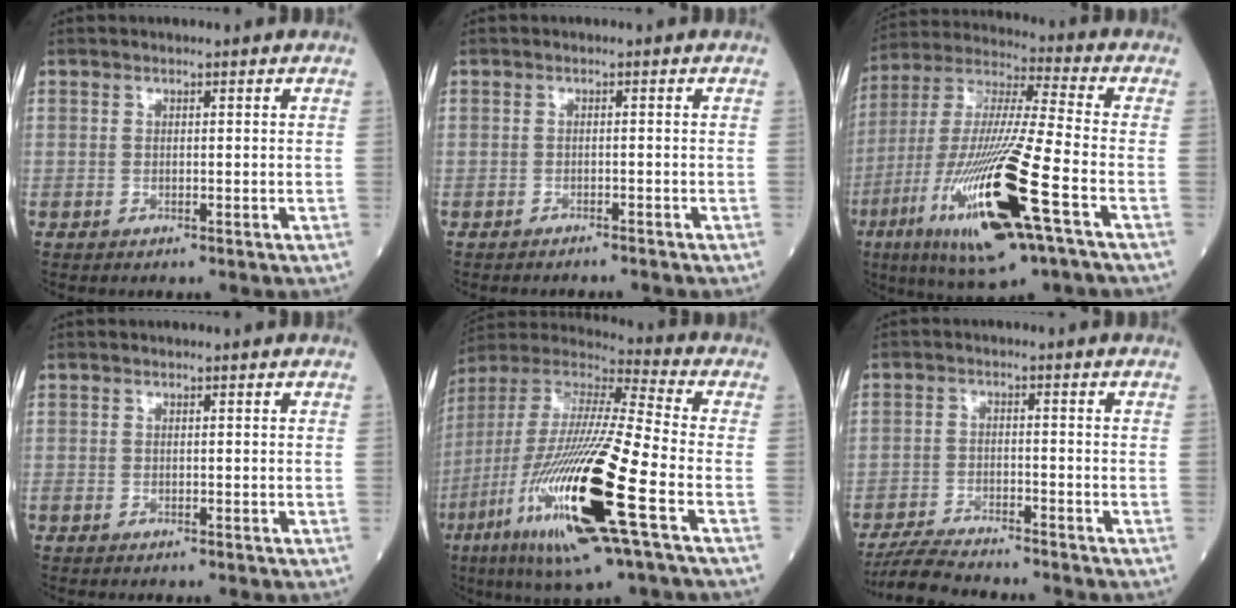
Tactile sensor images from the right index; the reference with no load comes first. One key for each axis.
{"total": 2.1, "fx": -2.1, "fy": 0.0, "fz": 0.4, "tx": -0.006, "ty": -0.002, "tz": -0.026}
{"total": 22.3, "fx": -8.5, "fy": 1.8, "fz": 20.6, "tx": -0.435, "ty": -0.041, "tz": -0.157}
{"total": 0.7, "fx": -0.7, "fy": 0.1, "fz": 0.3, "tx": -0.004, "ty": -0.001, "tz": -0.011}
{"total": 25.3, "fx": -8.8, "fy": 2.2, "fz": 23.6, "tx": -0.502, "ty": -0.049, "tz": -0.167}
{"total": 8.1, "fx": -7.6, "fy": 0.4, "fz": 2.9, "tx": -0.048, "ty": -0.019, "tz": -0.131}